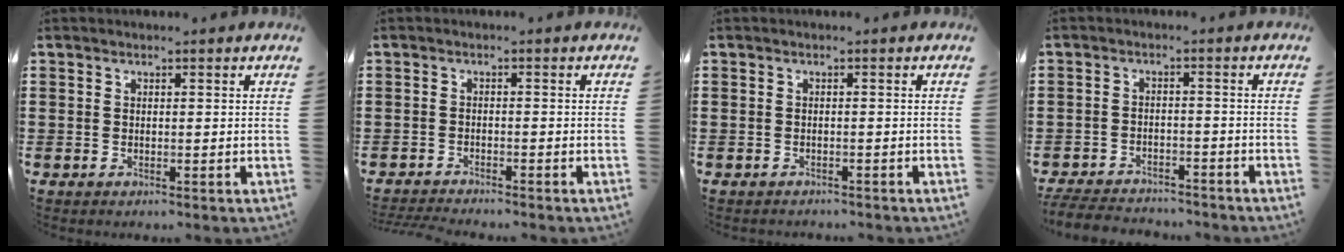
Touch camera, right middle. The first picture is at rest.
{"total": 1.8, "force": [-1.8, 0.0, 0.2], "torque": [-0.007, -0.001, -0.038]}
{"total": 0.7, "force": [-0.7, 0.1, 0.0], "torque": [-0.001, 0.001, -0.016]}
{"total": 4.3, "force": [-4.2, 0.8, 0.3], "torque": [-0.011, 0.005, -0.089]}